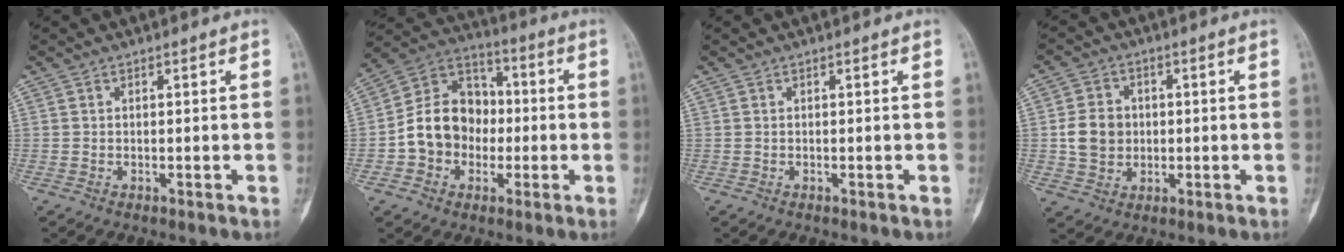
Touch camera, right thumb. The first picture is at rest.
{"total": 13.9, "force": [-1.8, 11.5, 7.6], "torque": [-0.090, 0.041, -0.040]}
{"total": 0.0}
{"total": 7.5, "force": [0.0, 6.5, 3.8], "torque": [-0.047, 0.004, 0.000]}